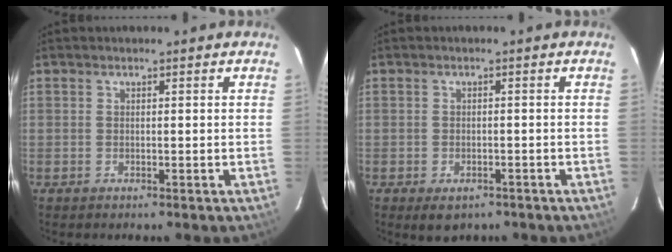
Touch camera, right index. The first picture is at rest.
{"total": 4.1, "force": [-2.5, 2.5, 2.0], "torque": [-0.039, -0.009, -0.030]}